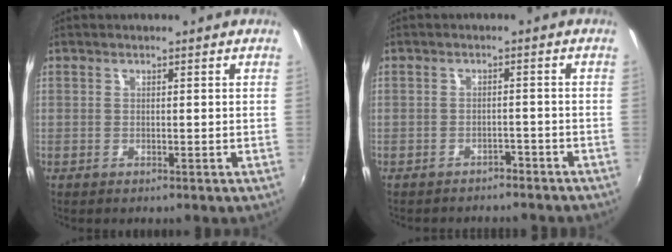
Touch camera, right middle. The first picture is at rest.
{"total": 5.5, "force": [-4.9, 2.0, 1.3], "torque": [-0.037, -0.004, -0.063]}